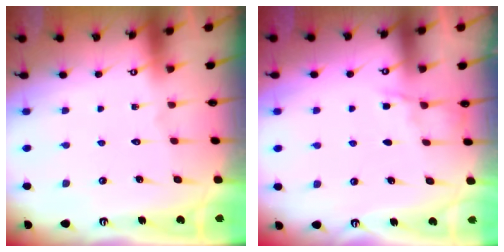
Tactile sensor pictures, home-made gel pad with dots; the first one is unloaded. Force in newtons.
{"total": 4.0, "press": 4.0, "slide": 0.5}